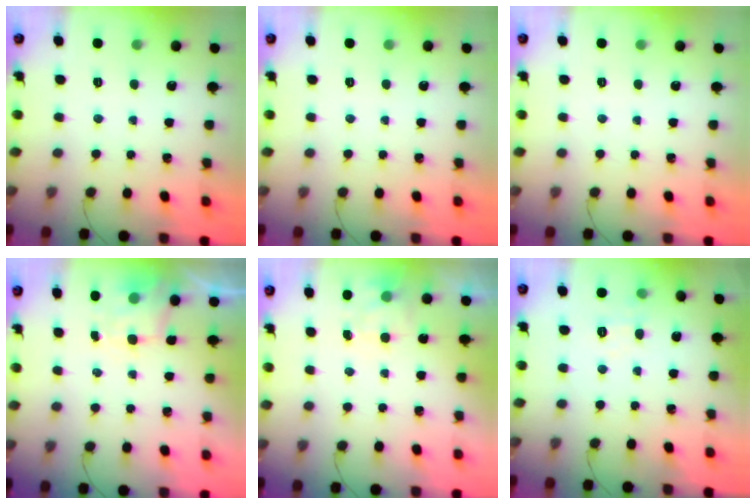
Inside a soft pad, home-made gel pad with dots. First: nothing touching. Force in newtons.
{"total": 0.0}
{"total": 0.0}
{"total": 2.0, "press": 1.8, "slide": 1.0}
{"total": 3.0, "press": 2.7, "slide": 1.4}
{"total": 4.4, "press": 4.1, "slide": 1.8}